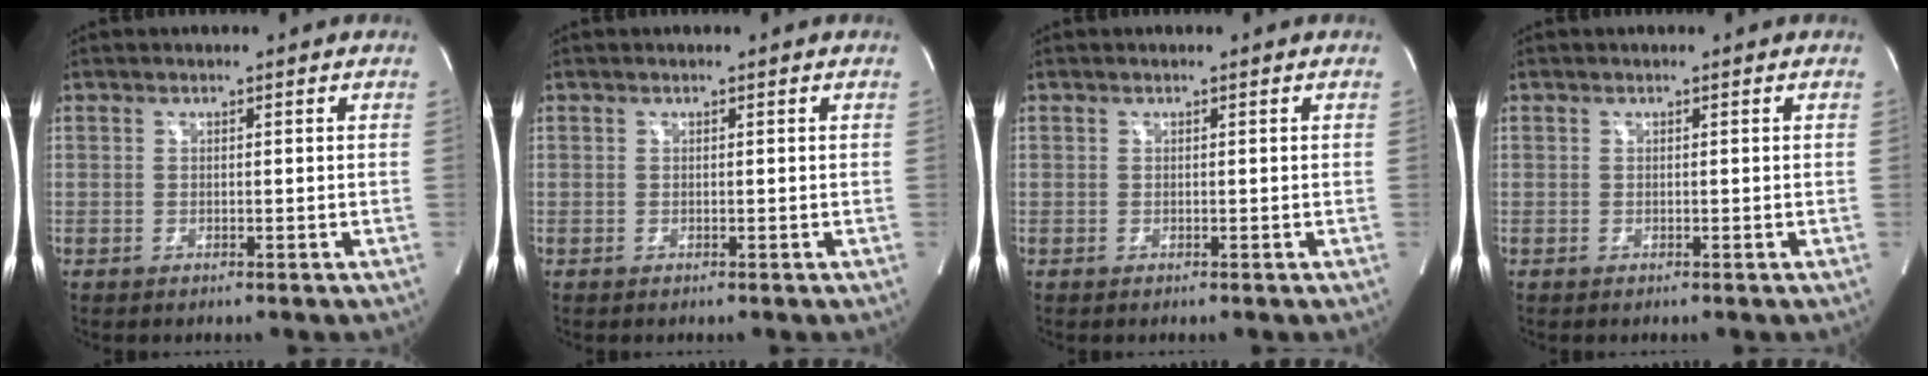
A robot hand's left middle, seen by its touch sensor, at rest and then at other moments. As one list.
[{"total": 0.0}, {"total": 0.0}, {"total": 0.0}]